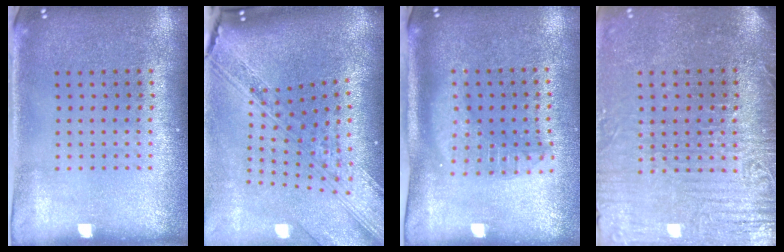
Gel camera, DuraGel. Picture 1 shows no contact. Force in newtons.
{"total": 4.1, "press": 2.9, "slide": 2.9}
{"total": 1.8, "press": 1.5, "slide": 1.0}
{"total": 4.1, "press": 3.8, "slide": 1.6}